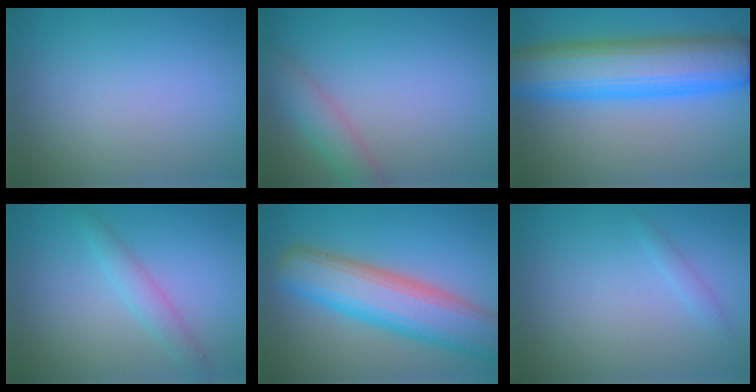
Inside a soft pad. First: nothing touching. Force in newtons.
{"total": 2.8, "press": 2.8, "slide": 0.2}
{"total": 11.2, "press": 11.2, "slide": 0.1}
{"total": 2.5, "press": 2.5, "slide": 0.1}
{"total": 9.0, "press": 9.0, "slide": 0.4}
{"total": 0.8, "press": 0.8, "slide": 0.0}